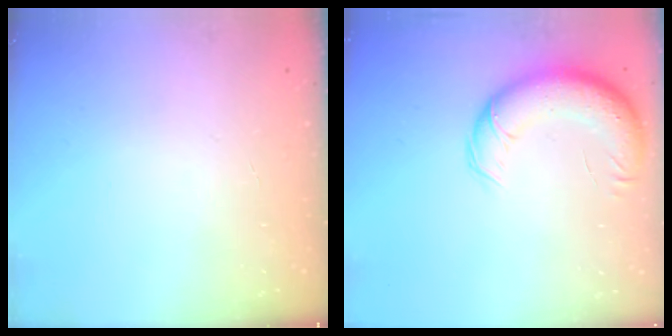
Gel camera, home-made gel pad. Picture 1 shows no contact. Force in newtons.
{"total": 14.8, "press": 14.3, "slide": 3.9}